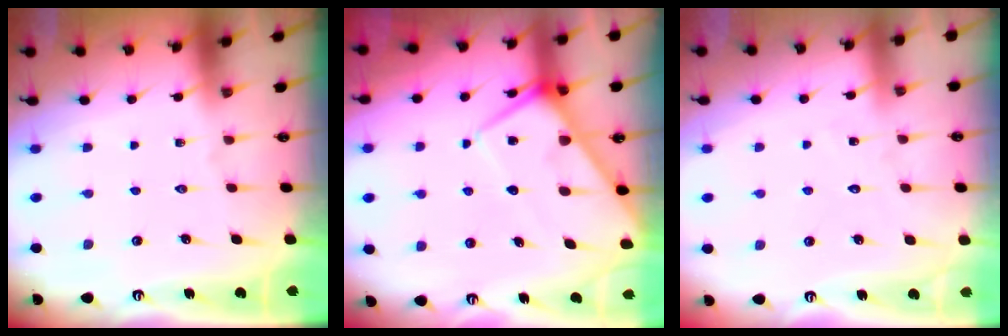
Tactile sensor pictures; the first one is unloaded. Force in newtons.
{"total": 9.5, "press": 9.5, "slide": 0.9}
{"total": 5.3, "press": 5.3, "slide": 0.5}